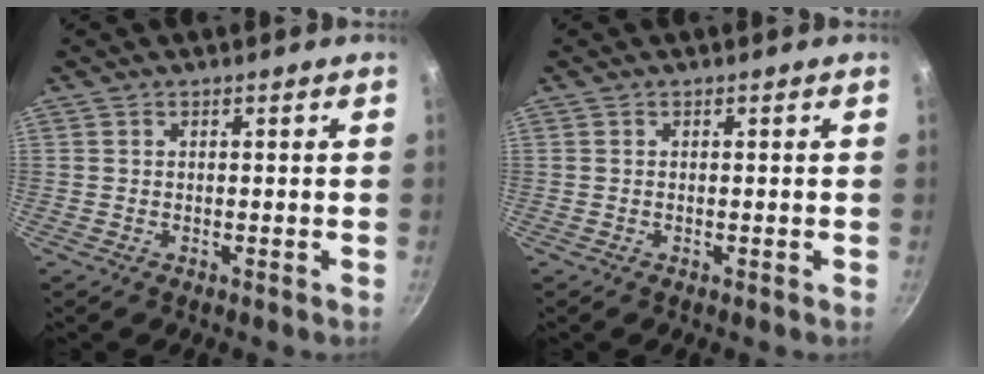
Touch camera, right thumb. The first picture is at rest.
{"total": 0.0}